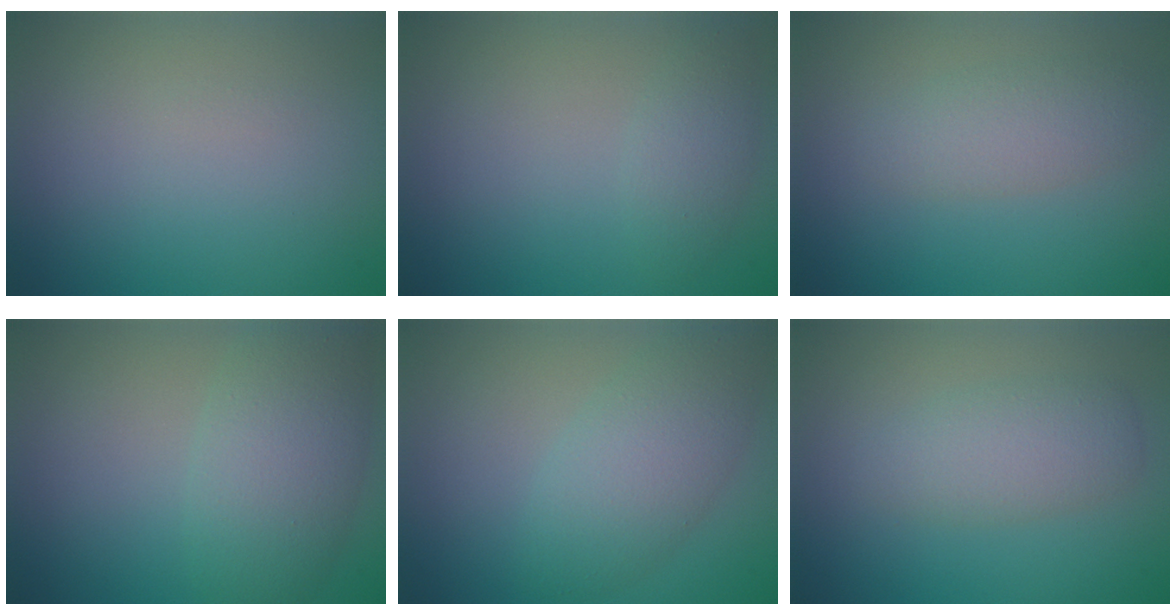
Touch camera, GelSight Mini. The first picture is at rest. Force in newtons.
{"total": 1.7, "press": 1.7, "slide": 0.1}
{"total": 2.7, "press": 2.7, "slide": 0.0}
{"total": 5.4, "press": 5.4, "slide": 0.1}
{"total": 4.6, "press": 4.6, "slide": 0.0}
{"total": 3.2, "press": 3.2, "slide": 0.1}